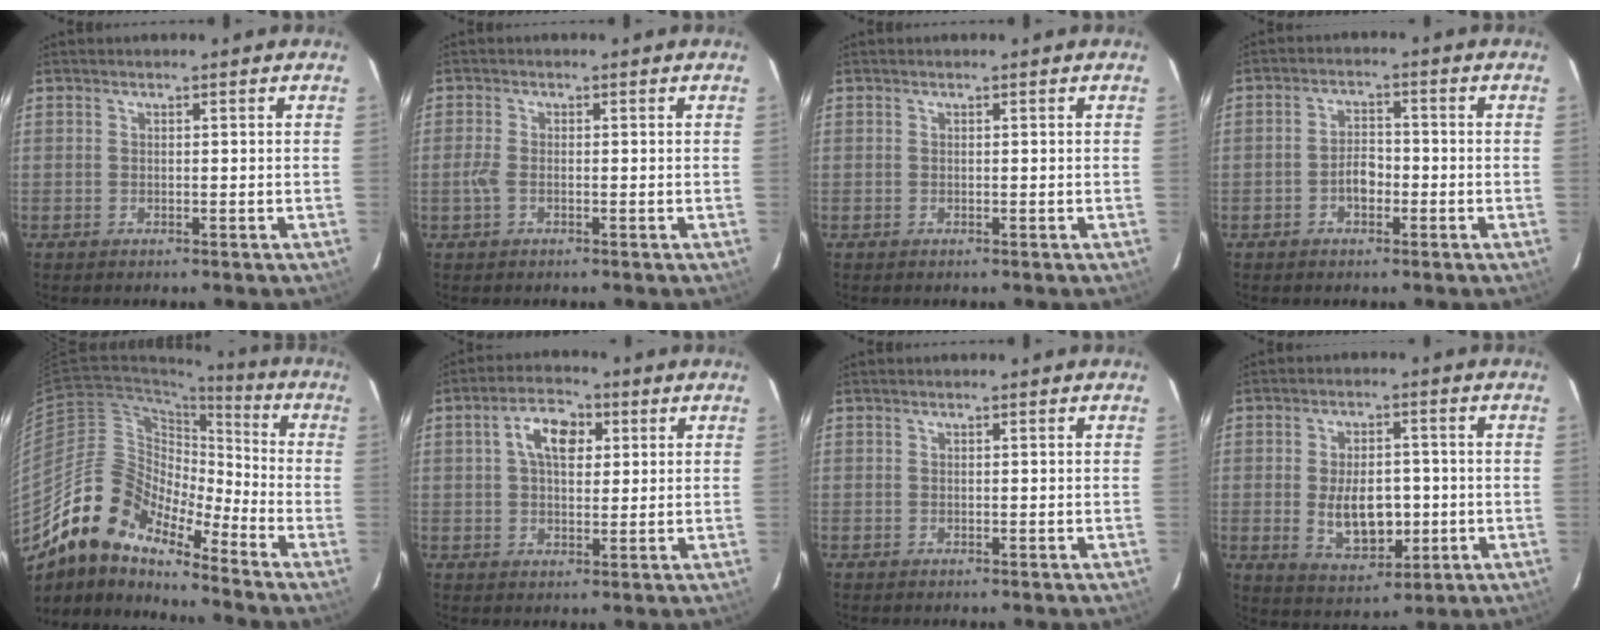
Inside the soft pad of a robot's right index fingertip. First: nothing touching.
{"total": 2.4, "force": [-0.7, 1.1, 2.0], "torque": [-0.048, 0.000, -0.016]}
{"total": 0.0}
{"total": 3.7, "force": [-1.6, 2.2, 2.5], "torque": [-0.045, 0.008, -0.025]}
{"total": 15.2, "force": [-12.5, 5.2, 6.9], "torque": [-0.113, 0.008, -0.254]}
{"total": 7.3, "force": [2.1, 4.2, 5.5], "torque": [-0.097, 0.023, 0.037]}
{"total": 0.0}
{"total": 10.2, "force": [-1.3, 5.7, 8.3], "torque": [-0.155, -0.005, -0.006]}